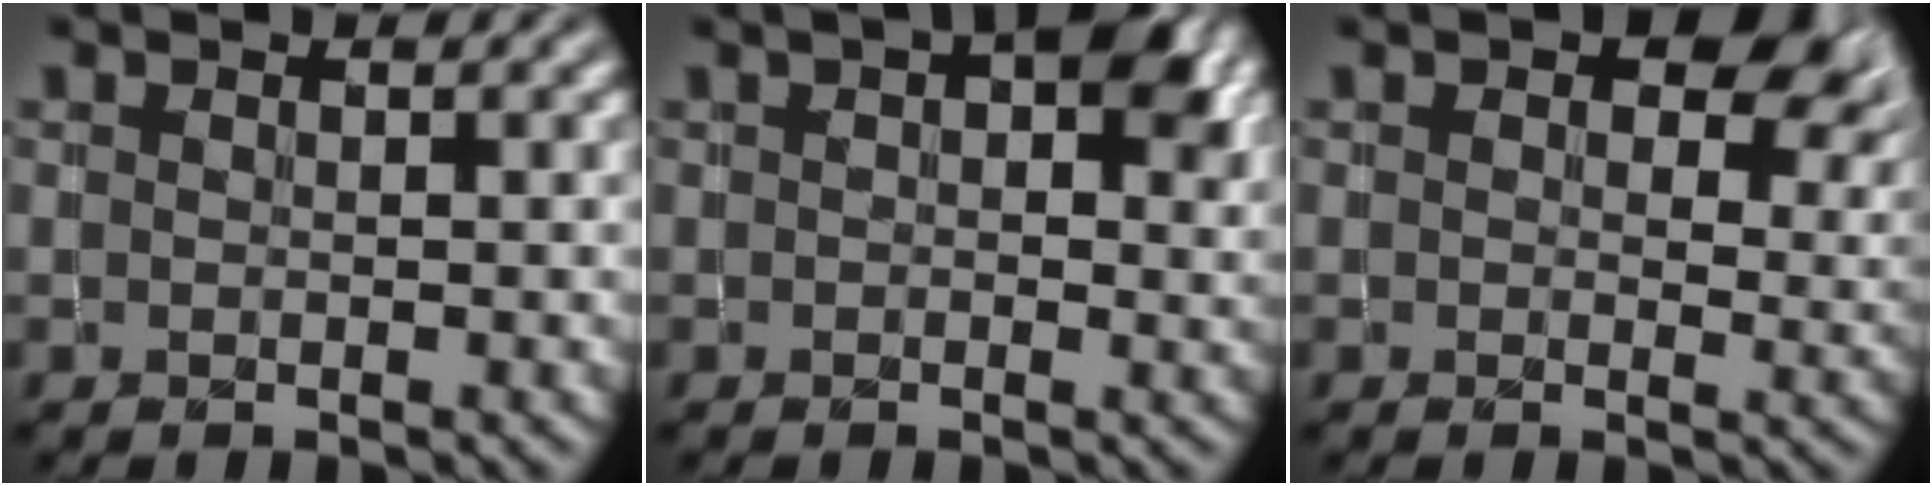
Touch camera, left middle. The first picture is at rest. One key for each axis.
{"total": 5.6, "fx": 1.9, "fy": 3.1, "fz": 4.3, "tx": -0.041, "ty": 0.012, "tz": 0.017}
{"total": 5.6, "fx": 2.2, "fy": 3.4, "fz": 3.9, "tx": -0.051, "ty": -0.003, "tz": 0.031}